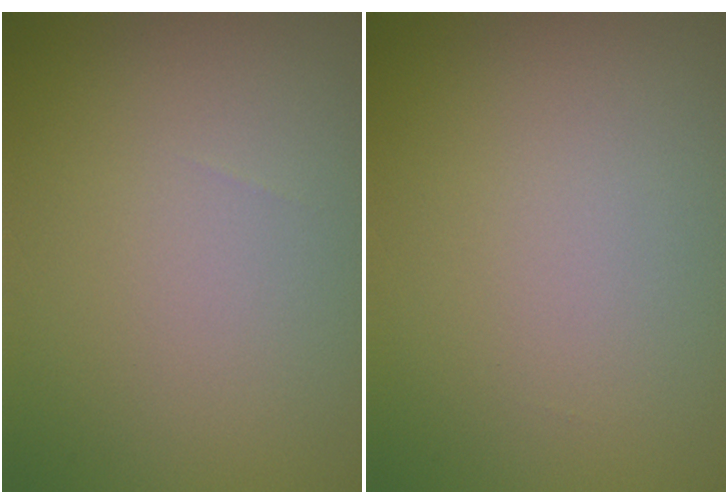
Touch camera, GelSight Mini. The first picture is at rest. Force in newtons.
{"total": 0.0}